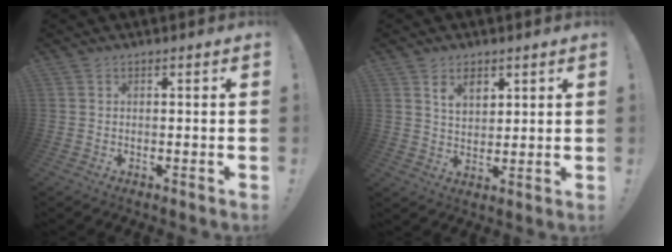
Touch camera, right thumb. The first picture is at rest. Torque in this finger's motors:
{"motor_torque": [0.35, 1.03, 0.17, -0.13, 0.00]}